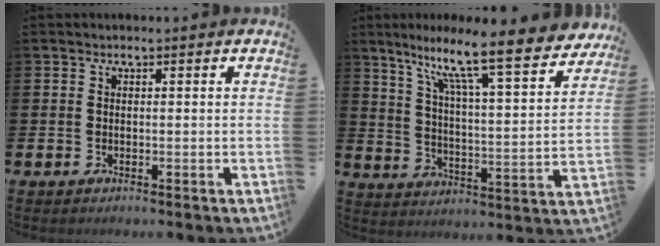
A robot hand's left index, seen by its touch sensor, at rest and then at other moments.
{"total": 12.2, "force": [9.4, 1.8, 7.5], "torque": [-0.151, -0.071, 0.148]}